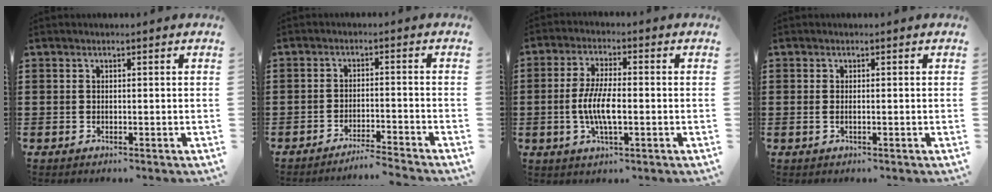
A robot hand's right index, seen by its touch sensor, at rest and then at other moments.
{"total": 3.2, "force": [-3.1, -0.6, 0.4], "torque": [-0.011, -0.005, -0.065]}
{"total": 6.4, "force": [-1.2, 1.9, 6.0], "torque": [-0.131, -0.004, -0.029]}
{"total": 0.6, "force": [-0.1, 0.1, 0.6], "torque": [-0.012, -0.003, -0.001]}